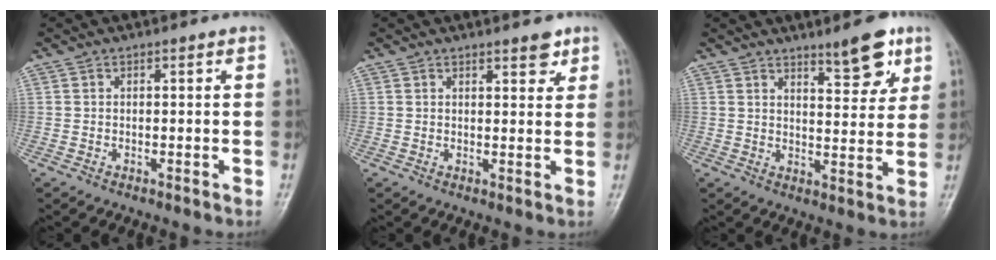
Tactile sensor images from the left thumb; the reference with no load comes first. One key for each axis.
{"total": 3.3, "fx": 2.3, "fy": 1.4, "fz": 2.0, "tx": -0.011, "ty": -0.012, "tz": 0.028}
{"total": 8.3, "fx": 5.5, "fy": 2.7, "fz": 5.6, "tx": -0.058, "ty": -0.037, "tz": 0.077}